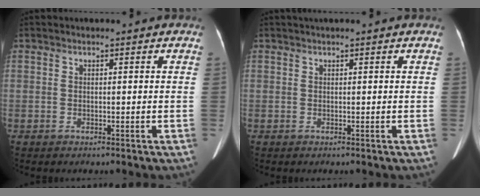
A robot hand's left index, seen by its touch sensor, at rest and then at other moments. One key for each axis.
{"total": 1.9, "fx": 1.5, "fy": 0.0, "fz": 1.1, "tx": -0.011, "ty": 0.030, "tz": 0.025}